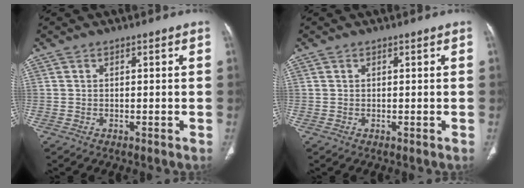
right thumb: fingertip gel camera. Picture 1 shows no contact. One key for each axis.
{"total": 0.0}